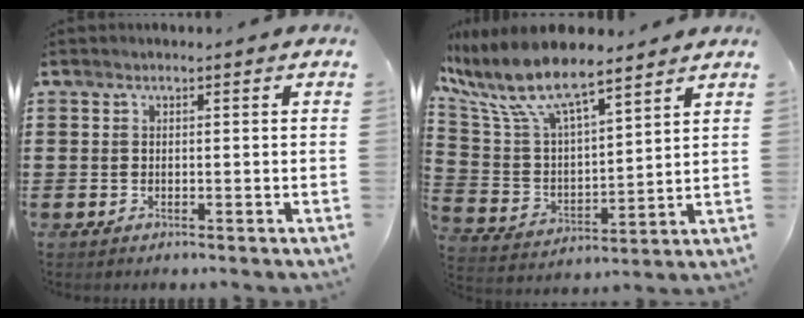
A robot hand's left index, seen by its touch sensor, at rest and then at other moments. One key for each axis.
{"total": 10.3, "fx": 8.3, "fy": 2.5, "fz": 5.6, "tx": -0.150, "ty": -0.045, "tz": 0.141}